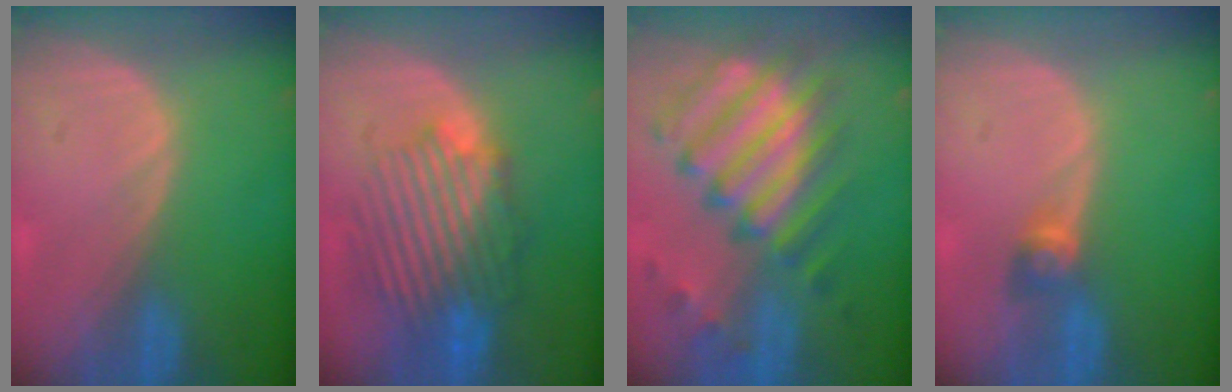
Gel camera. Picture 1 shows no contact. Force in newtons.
{"total": 9.5, "press": 9.3, "slide": 2.1}
{"total": 11.6, "press": 10.5, "slide": 5.0}
{"total": 2.6, "press": 2.4, "slide": 1.0}